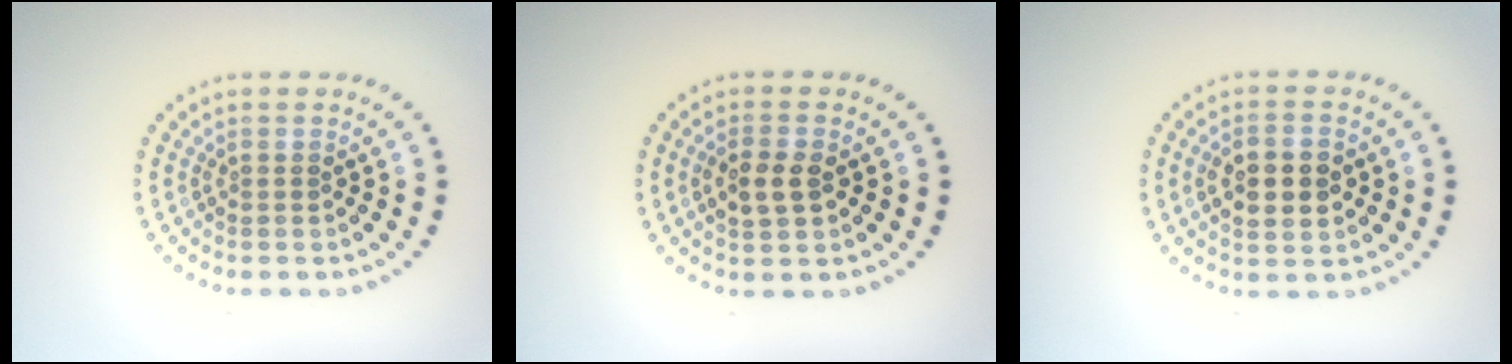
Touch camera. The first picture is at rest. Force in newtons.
{"total": 2.7, "press": 2.6, "slide": 0.3}
{"total": 4.8, "press": 4.8, "slide": 0.2}